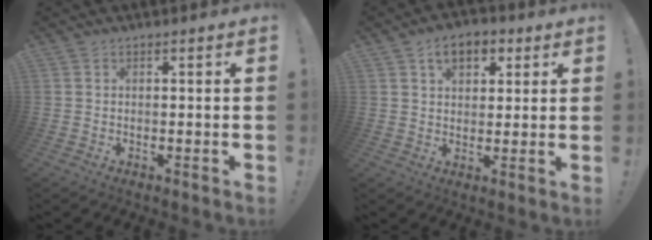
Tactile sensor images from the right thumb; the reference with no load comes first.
{"total": 7.9, "force": [3.5, 5.4, 4.6], "torque": [-0.058, -0.004, 0.062]}